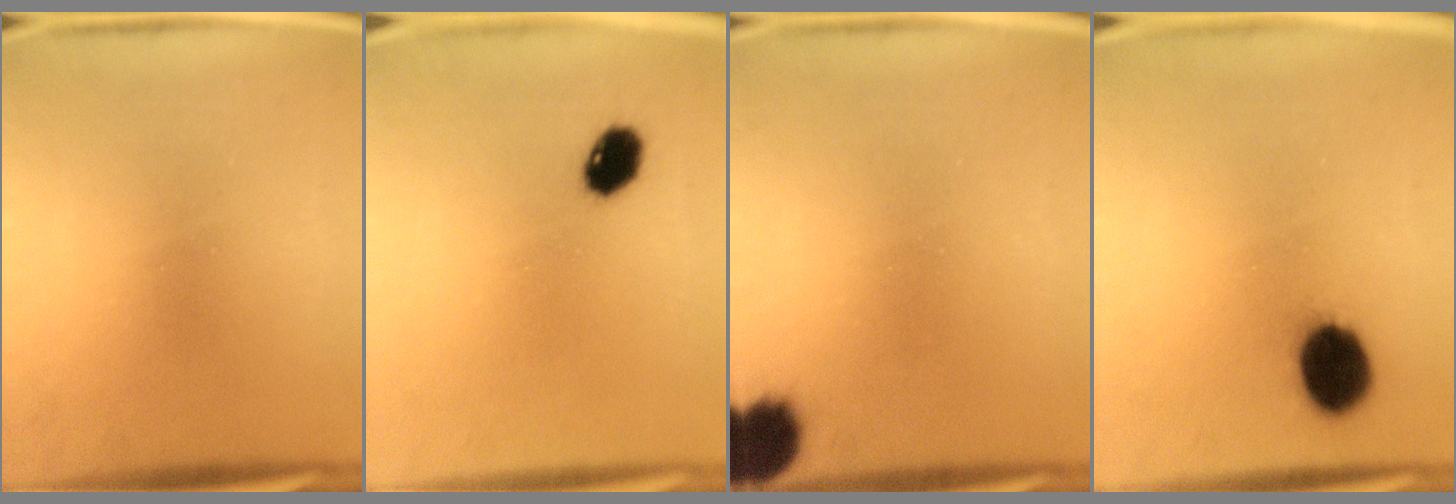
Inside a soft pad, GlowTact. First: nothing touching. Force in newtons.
{"total": 5.4}
{"total": 8.9}
{"total": 10.5}